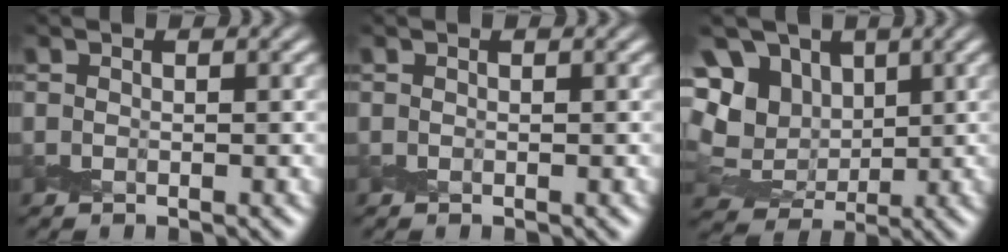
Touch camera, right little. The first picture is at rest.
{"total": 0.0}
{"total": 12.6, "force": [3.6, 9.9, 7.0], "torque": [-0.151, 0.025, 0.049]}